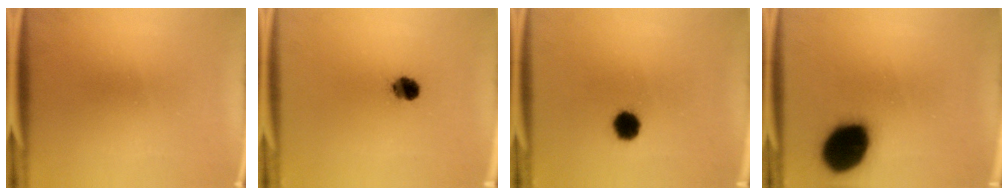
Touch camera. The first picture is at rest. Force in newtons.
{"total": 4.9}
{"total": 5.3}
{"total": 19.1}